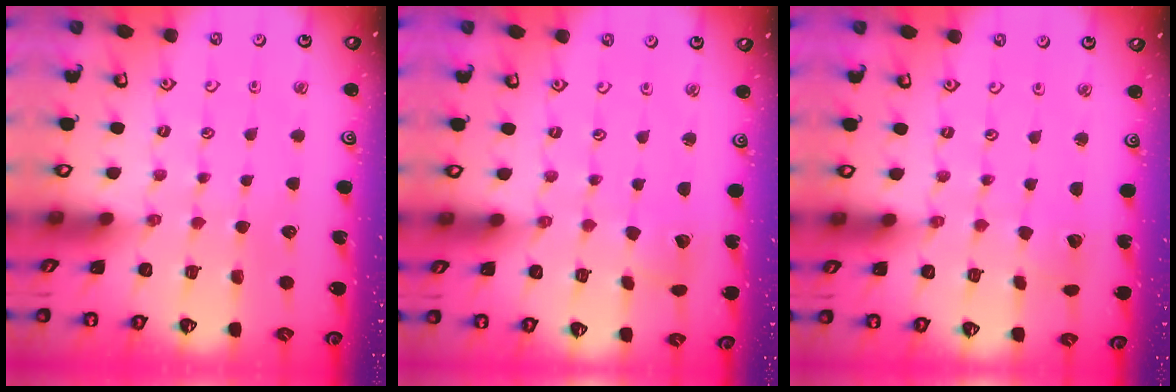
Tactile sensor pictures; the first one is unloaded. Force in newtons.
{"total": 1.9, "press": 1.9, "slide": 0.3}
{"total": 3.0, "press": 3.0, "slide": 0.3}